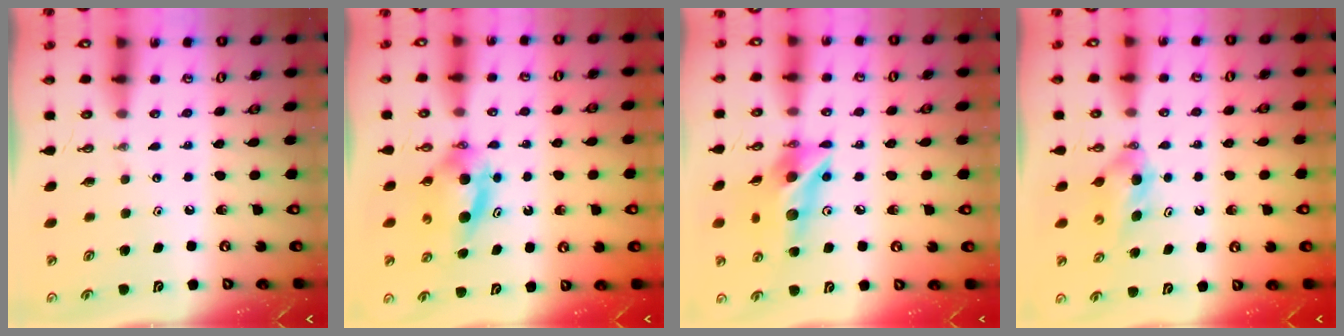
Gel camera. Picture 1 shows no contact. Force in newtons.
{"total": 5.8, "press": 5.7, "slide": 0.8}
{"total": 14.7, "press": 14.7, "slide": 1.3}
{"total": 4.4, "press": 4.4, "slide": 0.6}